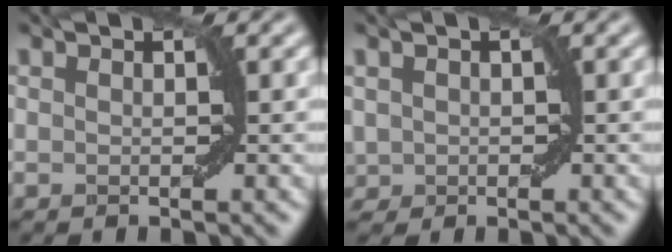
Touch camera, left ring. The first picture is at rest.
{"total": 1.5, "force": [0.0, 1.4, 0.5], "torque": [-0.011, 0.001, 0.000]}